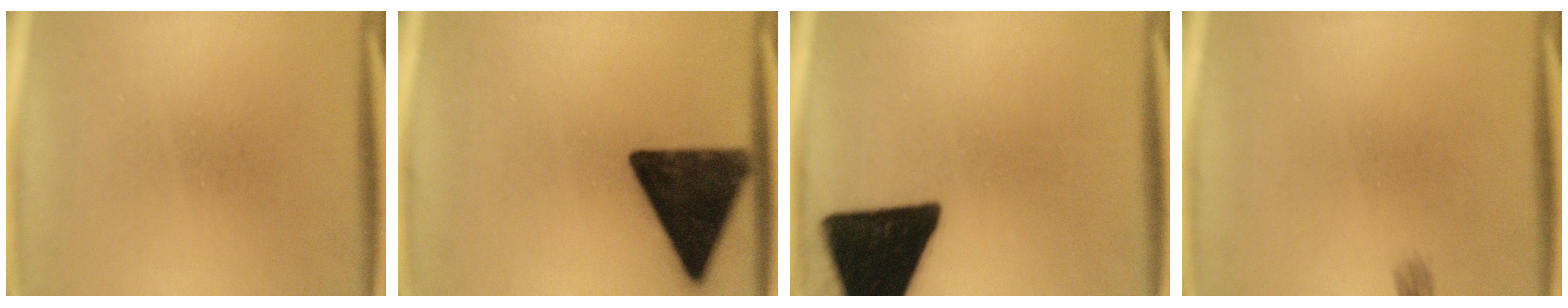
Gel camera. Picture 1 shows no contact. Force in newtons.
{"total": 16.1}
{"total": 19.1}
{"total": 1.0}